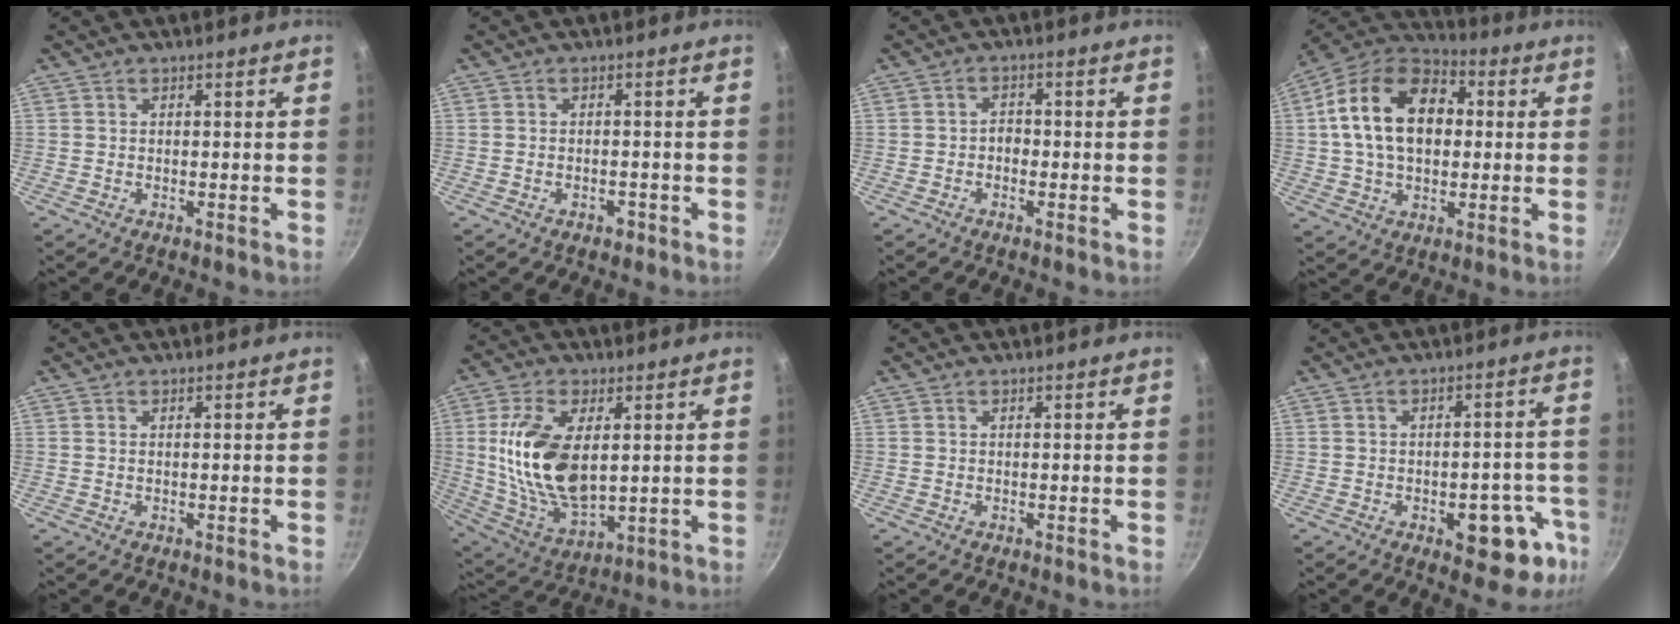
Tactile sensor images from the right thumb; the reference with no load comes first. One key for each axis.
{"total": 1.6, "fx": -1.0, "fy": 1.1, "fz": 0.7, "tx": -0.006, "ty": 0.012, "tz": -0.008}
{"total": 1.9, "fx": -0.8, "fy": 1.2, "fz": 1.1, "tx": -0.016, "ty": 0.012, "tz": -0.018}
{"total": 19.4, "fx": 2.5, "fy": 13.2, "fz": 14.1, "tx": -0.213, "ty": 0.028, "tz": 0.028}
{"total": 0.0}
{"total": 17.9, "fx": 2.6, "fy": 9.6, "fz": 14.9, "tx": -0.280, "ty": -0.017, "tz": 0.061}
{"total": 0.0}
{"total": 11.9, "fx": -5.3, "fy": 6.0, "fz": 8.8, "tx": -0.044, "ty": 0.034, "tz": -0.061}